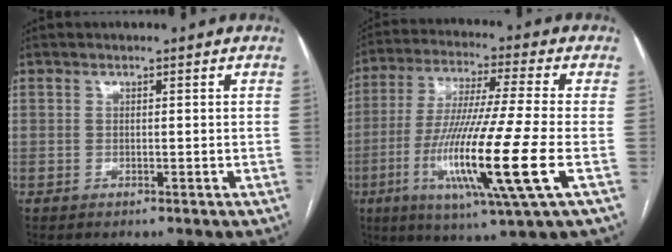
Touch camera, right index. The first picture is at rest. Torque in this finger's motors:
{"motor_torque": [2.14, 0.00, 1.05, 0.21]}